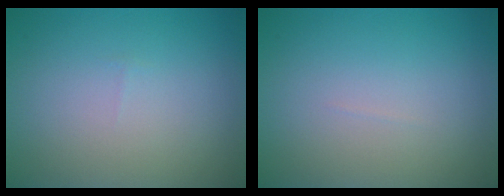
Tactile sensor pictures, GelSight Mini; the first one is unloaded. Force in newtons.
{"total": 0.0}